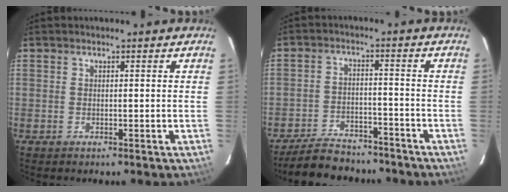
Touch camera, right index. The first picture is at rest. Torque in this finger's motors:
{"motor_torque": [0.54, -0.61, -0.04, -0.07]}